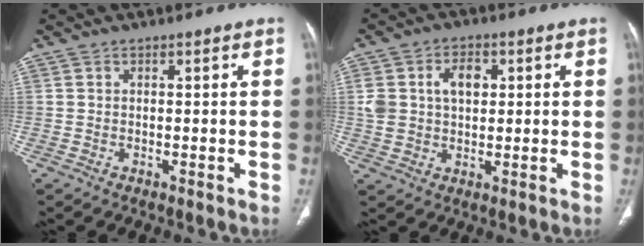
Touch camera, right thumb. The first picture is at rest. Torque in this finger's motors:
{"motor_torque": [0.74, 0.67, 0.84, -0.08, 0.03]}